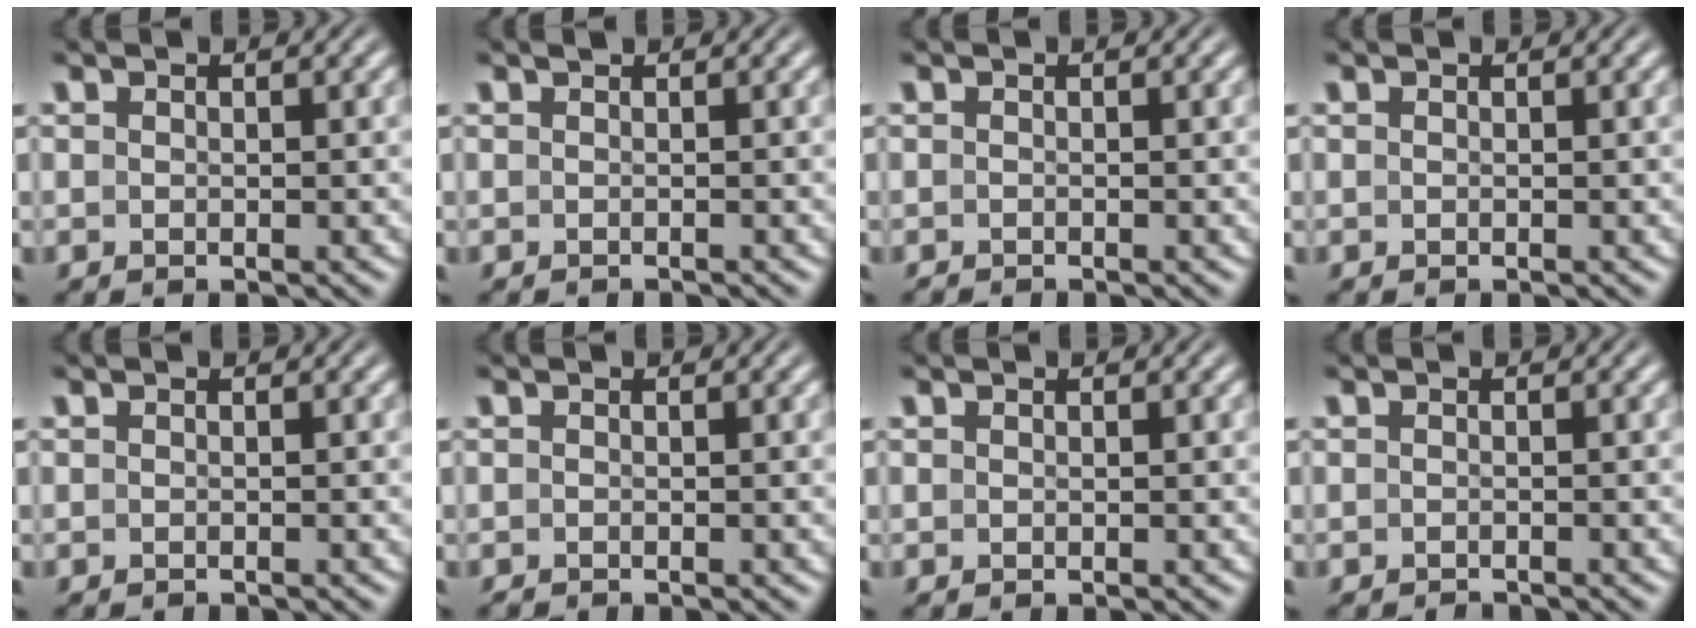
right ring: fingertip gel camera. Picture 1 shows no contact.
{"total": 0.7, "force": [-0.6, -0.3, -0.2], "torque": [-0.003, -0.004, -0.005]}
{"total": 0.7, "force": [-0.6, -0.2, 0.0], "torque": [-0.001, -0.007, -0.008]}
{"total": 0.0}
{"total": 0.7, "force": [-0.6, -0.3, -0.1], "torque": [-0.003, -0.005, -0.008]}
{"total": 0.7, "force": [-0.6, -0.2, 0.0], "torque": [0.000, -0.008, -0.007]}
{"total": 0.0}
{"total": 1.3, "force": [-1.2, -0.3, -0.1], "torque": [-0.004, -0.009, -0.017]}